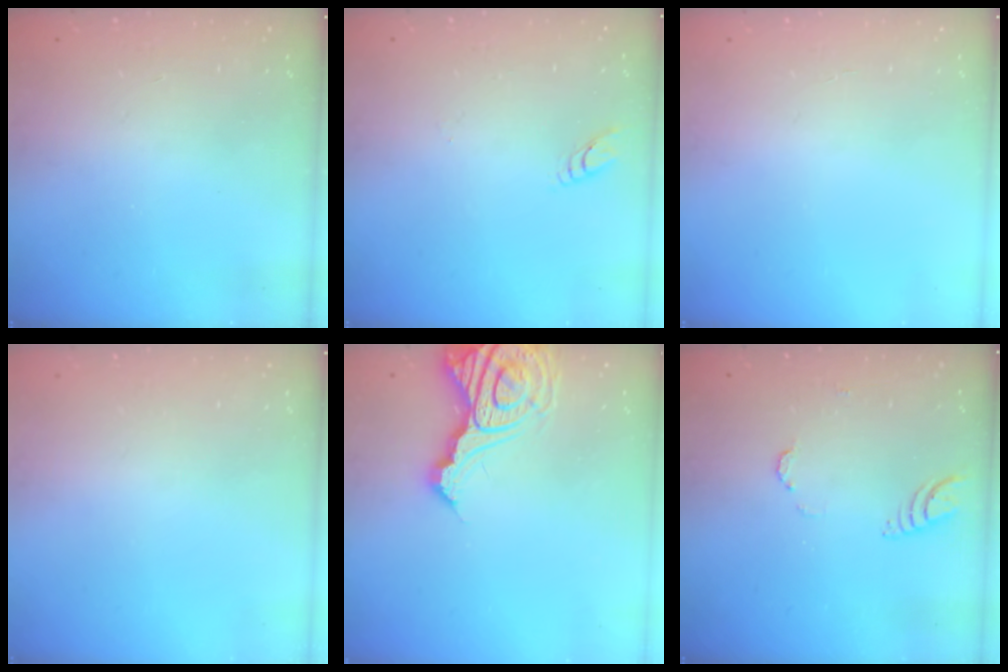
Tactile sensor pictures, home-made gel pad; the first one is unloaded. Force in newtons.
{"total": 2.7, "press": 2.7, "slide": 0.3}
{"total": 1.9, "press": 1.9, "slide": 0.2}
{"total": 0.0}
{"total": 15.4, "press": 15.3, "slide": 1.7}
{"total": 3.8, "press": 3.7, "slide": 0.3}